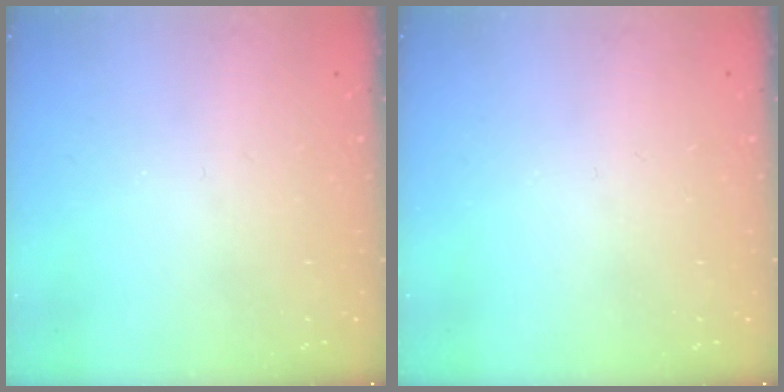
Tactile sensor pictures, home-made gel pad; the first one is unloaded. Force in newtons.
{"total": 0.0}